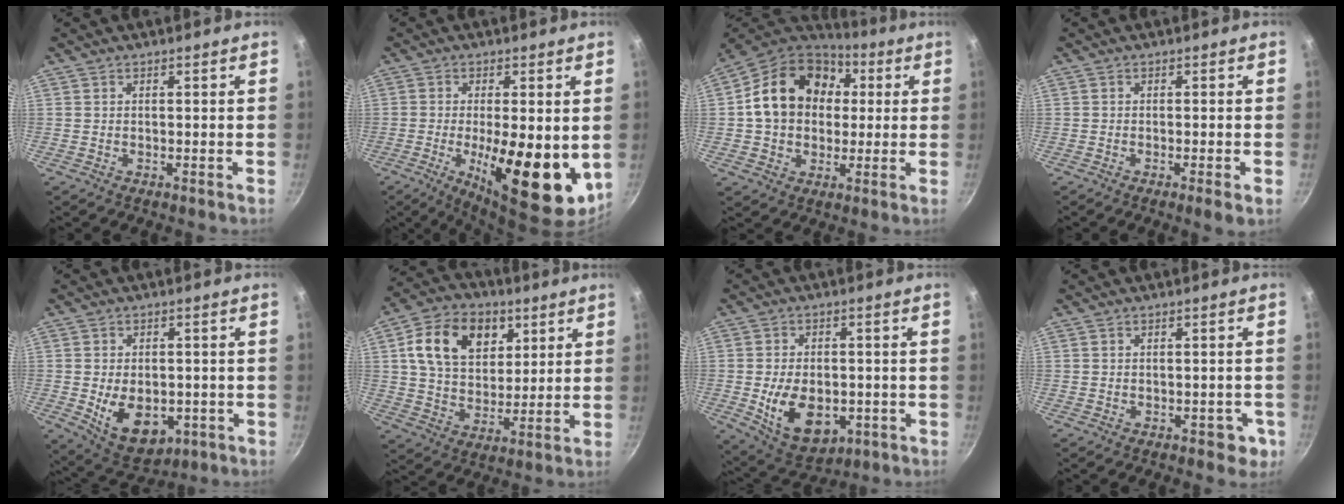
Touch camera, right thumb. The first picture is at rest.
{"total": 16.1, "force": [-2.3, 5.6, 14.9], "torque": [-0.213, -0.010, -0.026]}
{"total": 19.1, "force": [3.0, 15.0, 11.4], "torque": [-0.176, 0.028, 0.041]}
{"total": 2.3, "force": [-1.0, 0.1, 2.1], "torque": [-0.048, -0.003, -0.016]}
{"total": 11.8, "force": [-2.5, 7.8, 8.4], "torque": [-0.102, -0.004, -0.016]}
{"total": 16.3, "force": [5.8, 11.7, 9.7], "torque": [-0.141, -0.009, 0.092]}
{"total": 13.3, "force": [-2.8, 8.7, 9.7], "torque": [-0.137, -0.004, -0.025]}
{"total": 3.7, "force": [-1.3, 2.4, 2.5], "torque": [-0.004, 0.018, -0.005]}